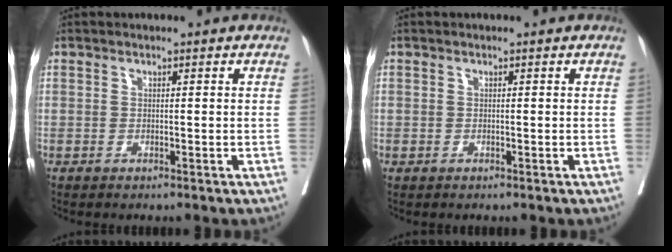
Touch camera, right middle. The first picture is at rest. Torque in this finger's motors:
{"motor_torque": [0.36, -0.36, -0.21, -0.21]}